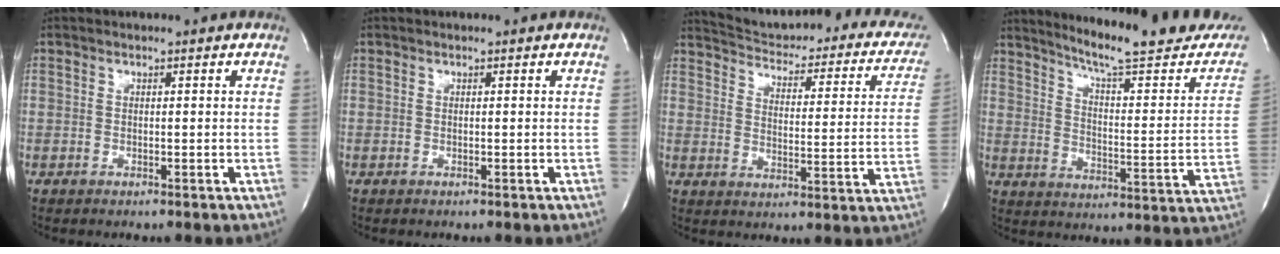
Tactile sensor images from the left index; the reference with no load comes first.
{"total": 0.0}
{"total": 23.5, "force": [20.7, 6.4, 9.3], "torque": [-0.123, -0.044, 0.236]}
{"total": 21.4, "force": [19.3, 0.9, 9.2], "torque": [-0.130, -0.087, 0.247]}